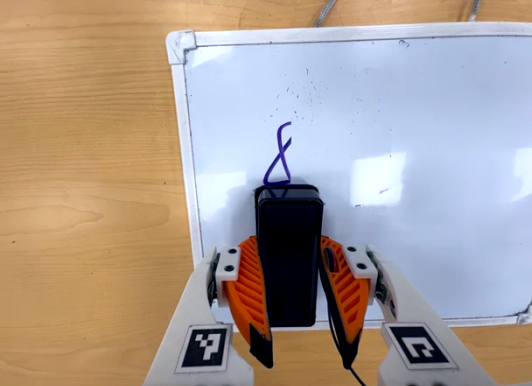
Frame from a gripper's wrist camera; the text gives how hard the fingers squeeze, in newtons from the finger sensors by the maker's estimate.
{"total": 7.3, "left": 5.7, "right": 8.8}